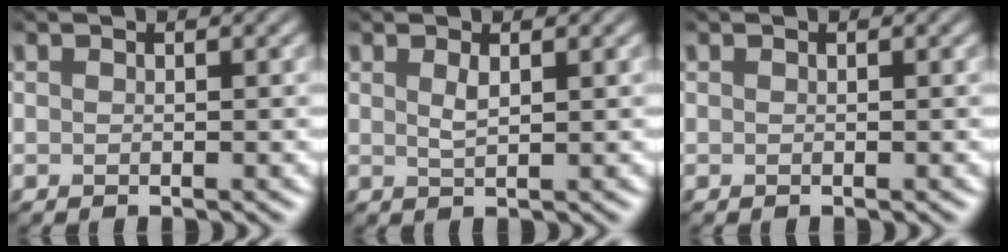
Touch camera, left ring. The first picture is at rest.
{"total": 1.2, "force": [0.6, 0.3, 1.0], "torque": [-0.021, -0.001, 0.011]}
{"total": 0.0}